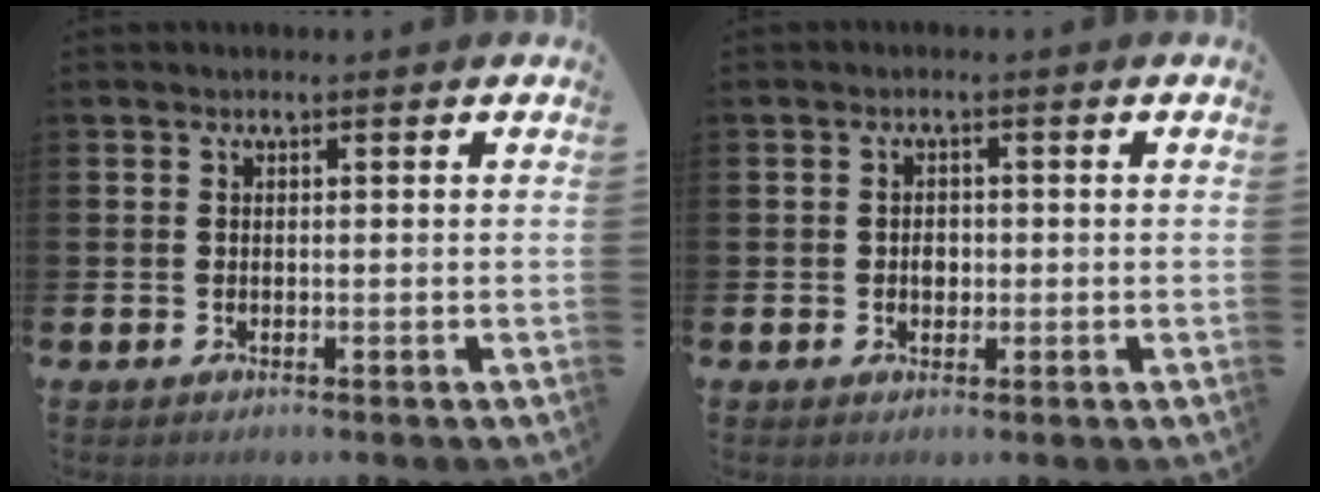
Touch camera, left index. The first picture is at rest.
{"total": 1.7, "force": [-0.1, 1.4, 1.0], "torque": [0.000, -0.001, -0.009]}